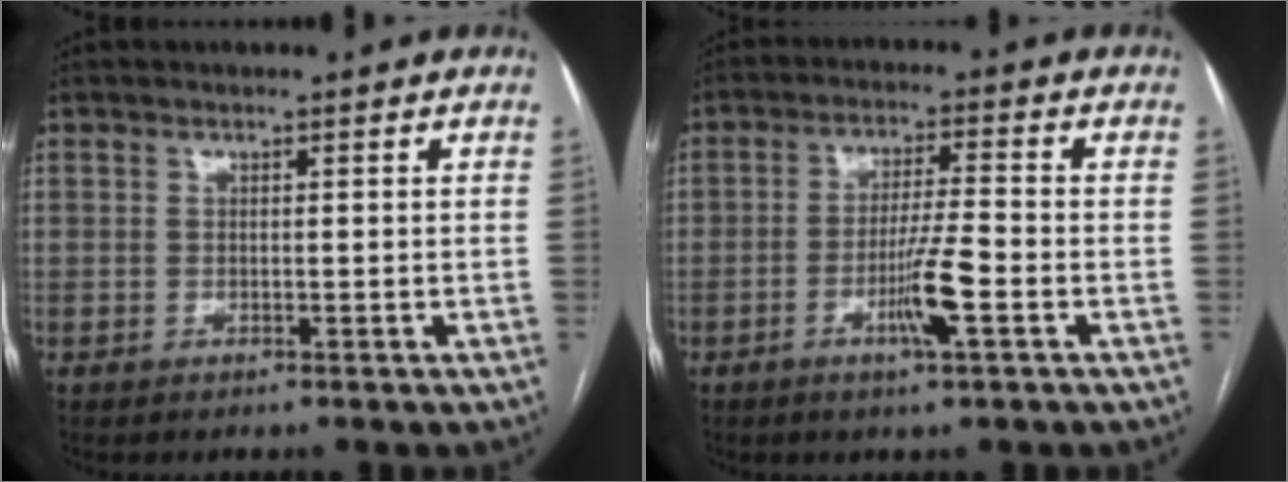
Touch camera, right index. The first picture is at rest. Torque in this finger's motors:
{"motor_torque": [-0.13, -0.11, 0.05, 0.03]}